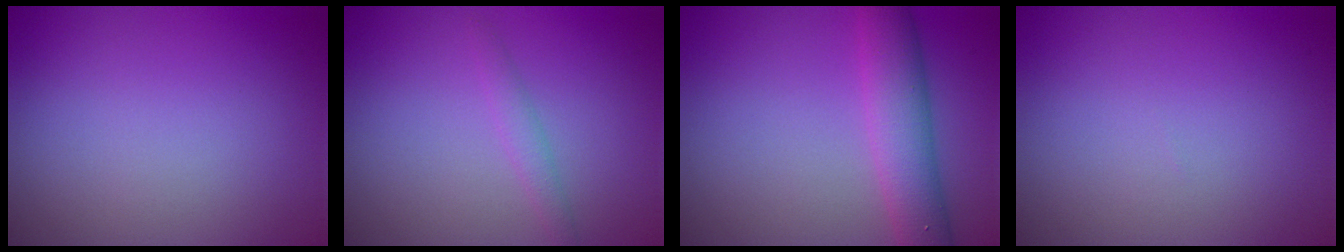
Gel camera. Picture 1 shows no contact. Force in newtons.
{"total": 1.2, "press": 1.2, "slide": 0.1}
{"total": 4.8, "press": 4.8, "slide": 0.2}
{"total": 0.0}